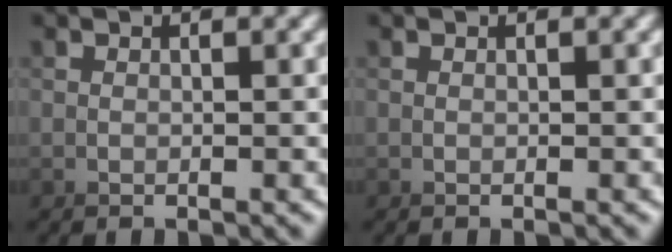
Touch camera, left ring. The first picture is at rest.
{"total": 0.0}